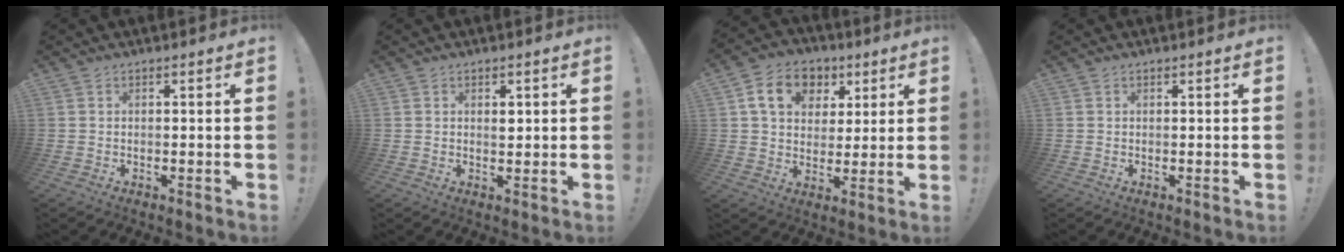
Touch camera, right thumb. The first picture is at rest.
{"total": 1.6, "force": [0.8, 1.1, 1.0], "torque": [0.002, -0.007, 0.009]}
{"total": 14.0, "force": [5.3, 10.8, 7.0], "torque": [-0.099, -0.010, 0.103]}
{"total": 0.0}